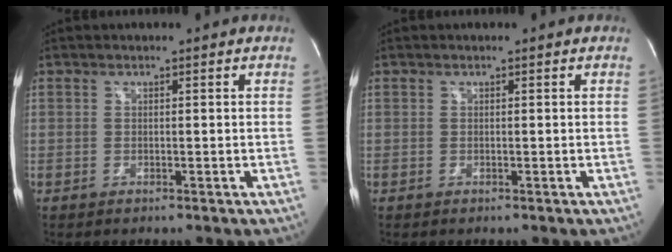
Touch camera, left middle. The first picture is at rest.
{"total": 0.0}